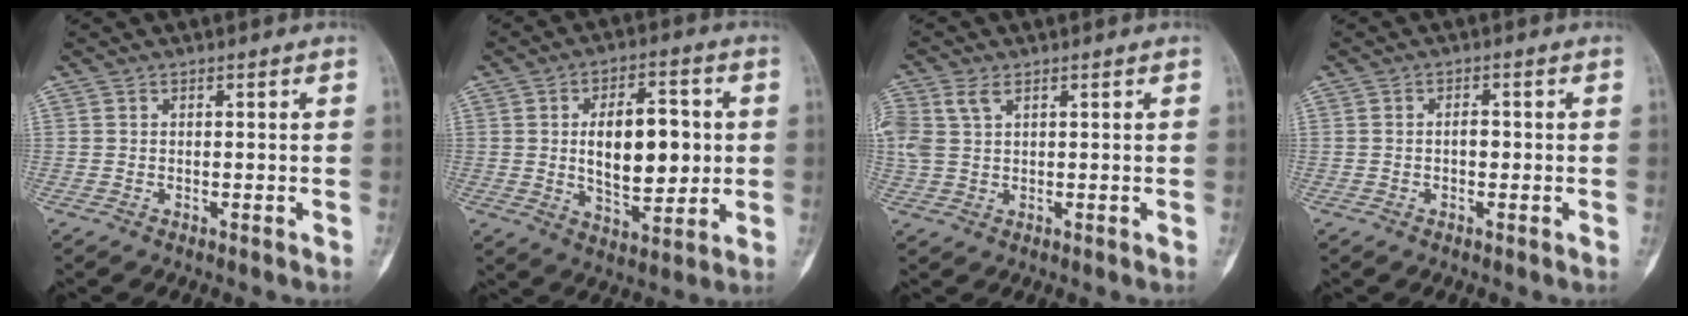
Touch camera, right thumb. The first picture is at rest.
{"total": 14.7, "force": [1.1, 7.7, 12.5], "torque": [-0.162, -0.005, 0.023]}
{"total": 5.5, "force": [2.4, 3.3, 3.7], "torque": [-0.102, 0.010, 0.055]}
{"total": 2.9, "force": [-0.2, 1.8, 2.3], "torque": [-0.029, 0.007, -0.006]}